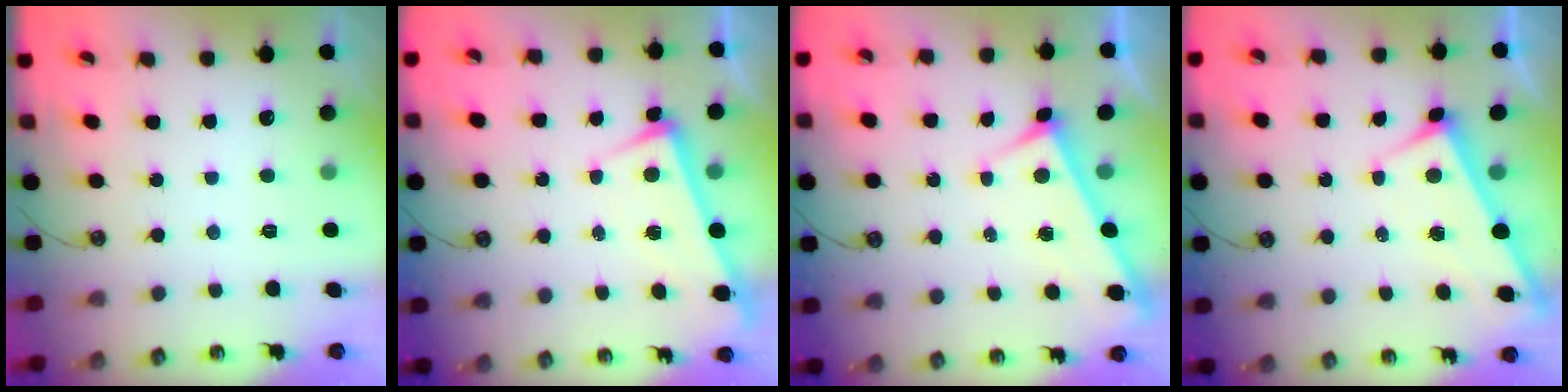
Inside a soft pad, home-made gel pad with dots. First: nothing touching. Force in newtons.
{"total": 1.6, "press": 1.5, "slide": 0.5}
{"total": 4.5, "press": 4.5, "slide": 0.1}
{"total": 2.6, "press": 2.6, "slide": 0.3}